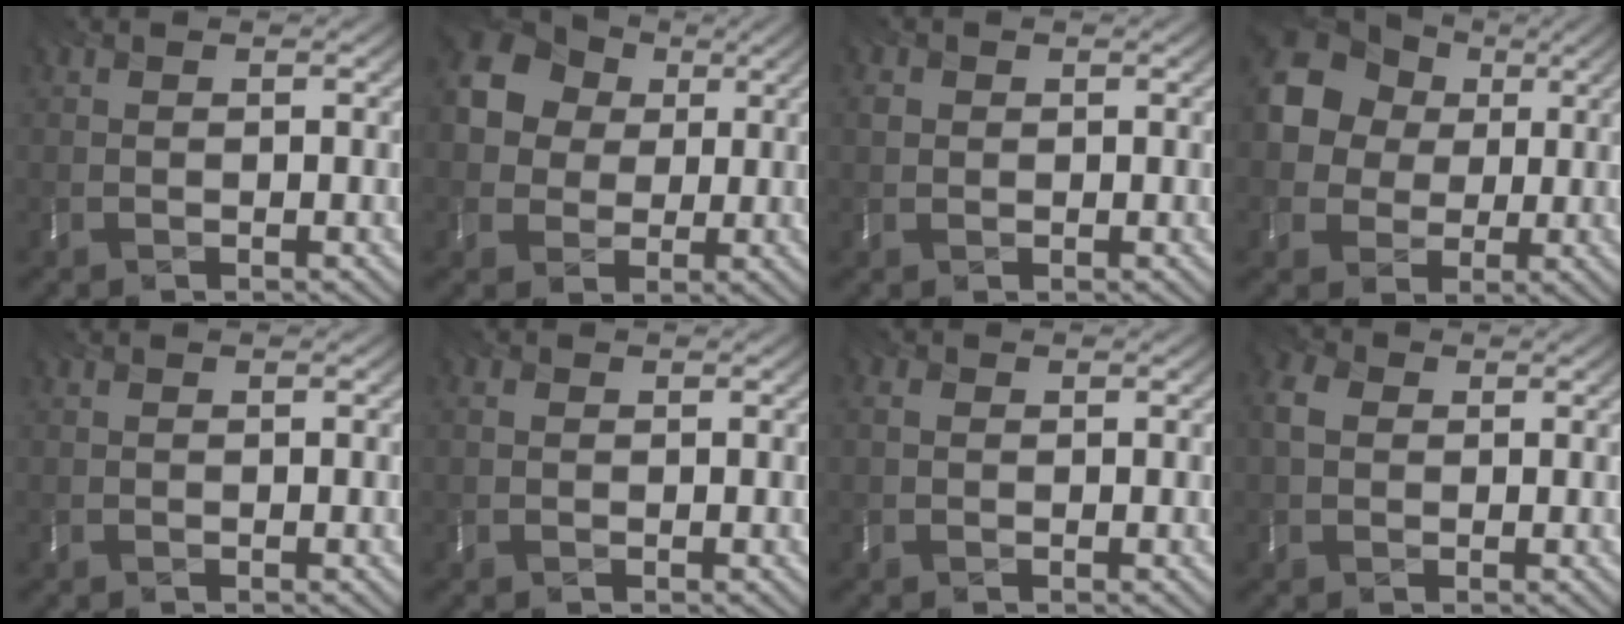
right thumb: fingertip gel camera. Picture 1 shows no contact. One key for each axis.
{"total": 12.1, "fx": 2.7, "fy": 10.6, "fz": 5.2, "tx": -0.173, "ty": 0.026, "tz": 0.049}
{"total": 0.9, "fx": -0.3, "fy": 0.8, "fz": -0.1, "tx": 0.001, "ty": -0.006, "tz": -0.009}
{"total": 11.8, "fx": 2.0, "fy": 10.3, "fz": 5.2, "tx": -0.158, "ty": 0.023, "tz": 0.021}
{"total": 0.0}
{"total": 0.6, "fx": -0.3, "fy": 0.6, "fz": -0.1, "tx": 0.000, "ty": -0.004, "tz": -0.006}
{"total": 0.9, "fx": -0.4, "fy": 0.8, "fz": 0.2, "tx": -0.008, "ty": -0.003, "tz": -0.010}
{"total": 2.5, "fx": -0.4, "fy": 2.1, "fz": 1.3, "tx": -0.037, "ty": -0.001, "tz": -0.017}